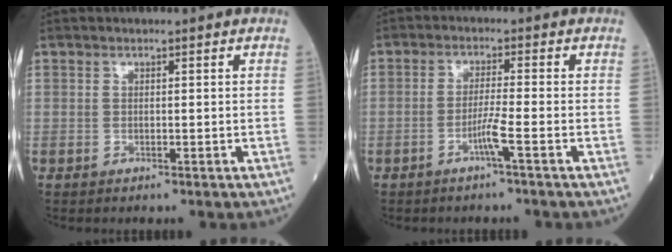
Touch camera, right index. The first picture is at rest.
{"total": 3.2, "force": [-1.8, -0.8, 2.5], "torque": [-0.052, -0.002, -0.037]}